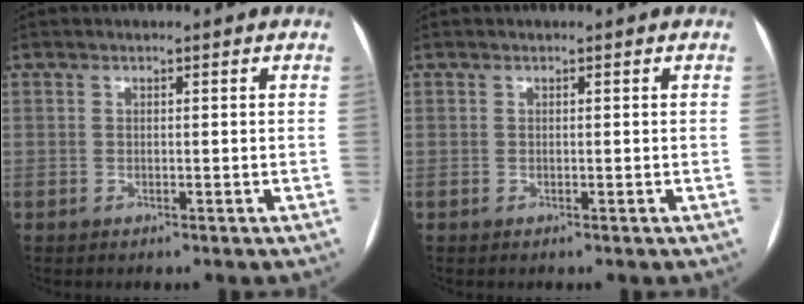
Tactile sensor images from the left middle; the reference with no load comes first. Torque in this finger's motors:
{"motor_torque": [0.00, 0.00, 0.00, 0.00]}